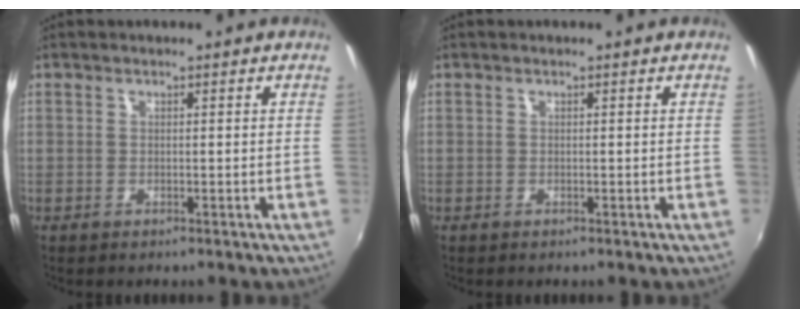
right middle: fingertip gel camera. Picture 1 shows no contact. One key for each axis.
{"total": 0.0}